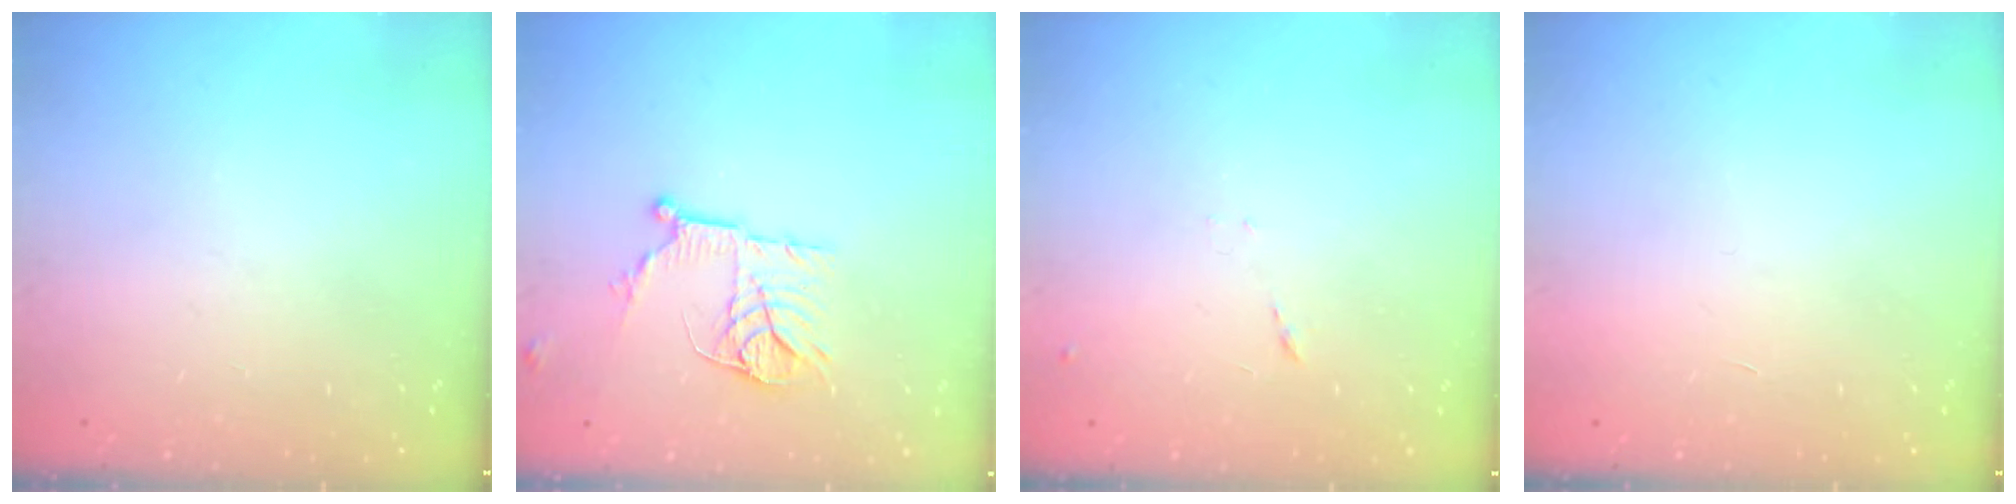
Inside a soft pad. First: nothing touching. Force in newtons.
{"total": 12.2, "press": 12.1, "slide": 1.1}
{"total": 7.5, "press": 7.4, "slide": 0.6}
{"total": 1.7, "press": 1.7, "slide": 0.1}